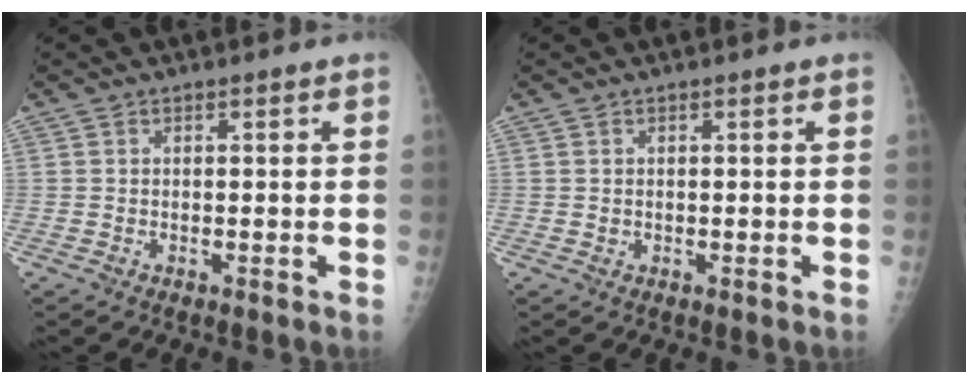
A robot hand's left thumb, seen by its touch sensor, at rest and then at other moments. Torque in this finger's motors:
{"motor_torque": [-0.19, 0.04, 0.02, -0.13, -0.01]}